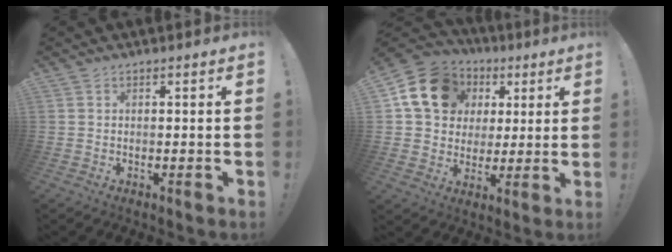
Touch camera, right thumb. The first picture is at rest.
{"total": 16.9, "force": [5.7, 13.7, 8.1], "torque": [-0.120, -0.009, 0.121]}